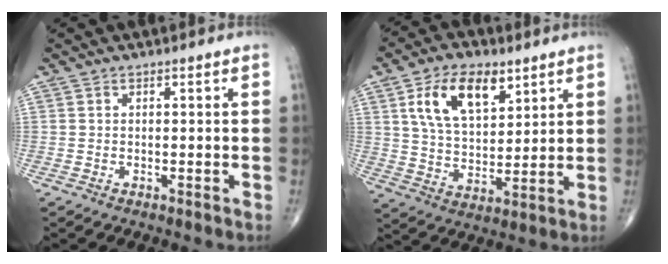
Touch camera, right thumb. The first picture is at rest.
{"total": 13.7, "force": [6.3, 7.6, 9.6], "torque": [-0.147, -0.022, 0.121]}